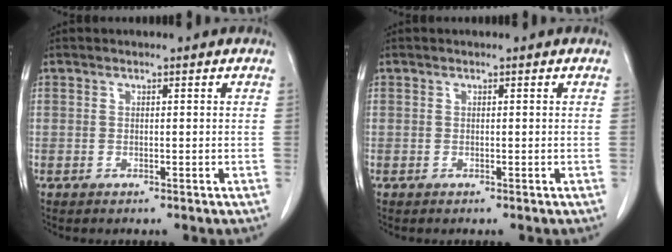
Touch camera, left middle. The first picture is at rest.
{"total": 0.0}